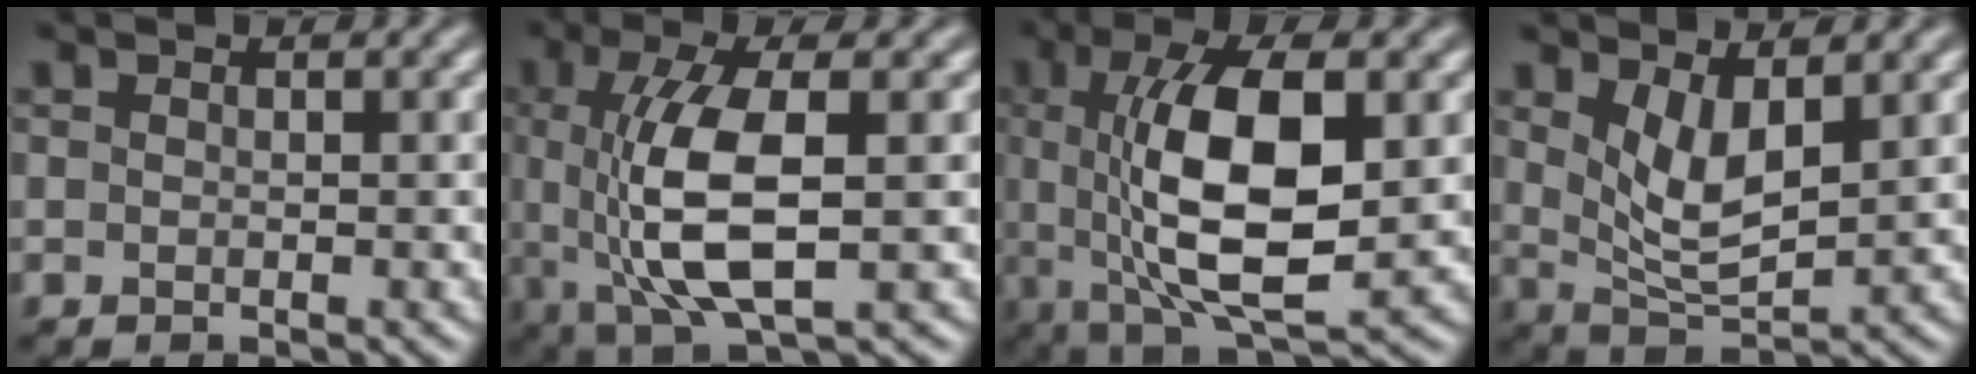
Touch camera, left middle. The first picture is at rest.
{"total": 8.2, "force": [-0.1, 2.9, 7.6], "torque": [-0.156, -0.003, 0.001]}
{"total": 10.9, "force": [0.7, 3.9, 10.1], "torque": [-0.173, 0.003, 0.012]}
{"total": 4.2, "force": [1.7, 1.4, 3.6], "torque": [-0.074, -0.013, 0.037]}